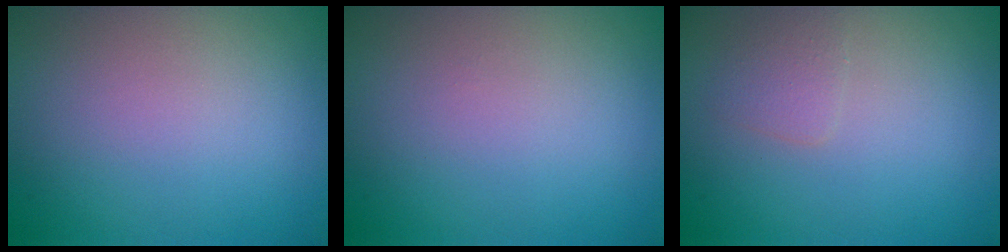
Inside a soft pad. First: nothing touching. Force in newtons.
{"total": 0.0}
{"total": 1.3, "press": 1.3, "slide": 0.0}